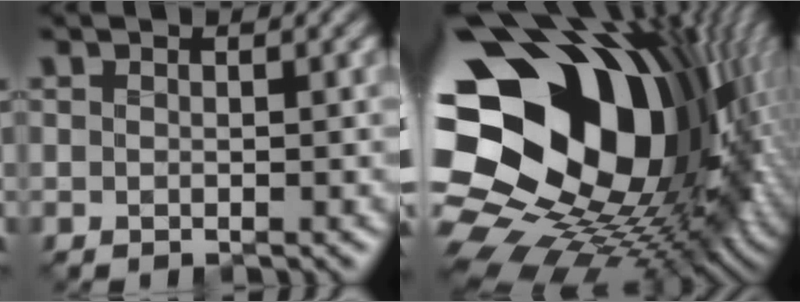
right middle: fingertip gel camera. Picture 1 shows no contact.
{"total": 22.0, "force": [1.1, 15.5, 15.5], "torque": [-0.279, -0.024, 0.006]}